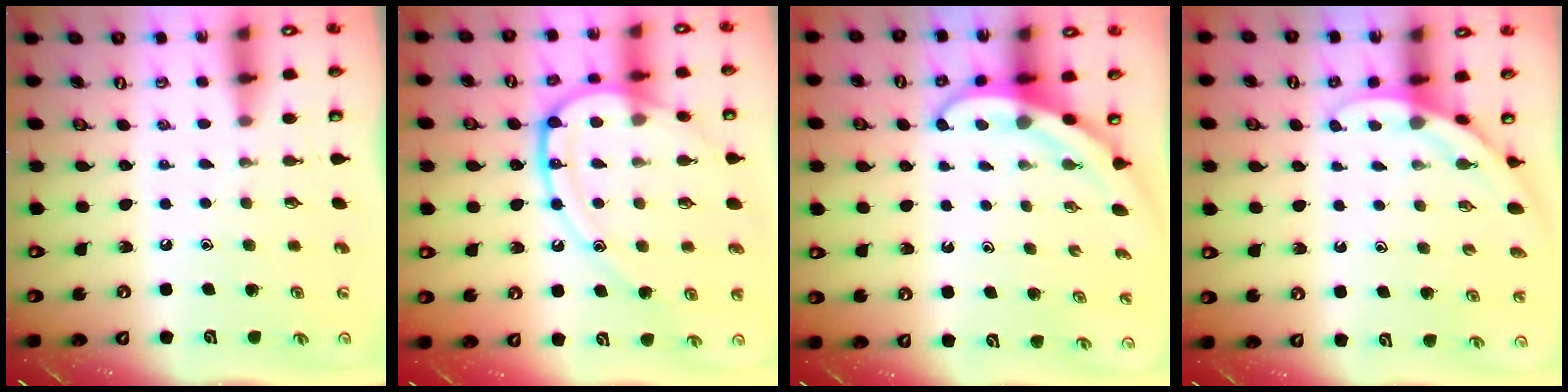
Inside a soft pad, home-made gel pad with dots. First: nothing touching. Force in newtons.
{"total": 16.2, "press": 16.1, "slide": 1.5}
{"total": 3.8, "press": 3.7, "slide": 0.3}
{"total": 5.0, "press": 5.0, "slide": 0.4}